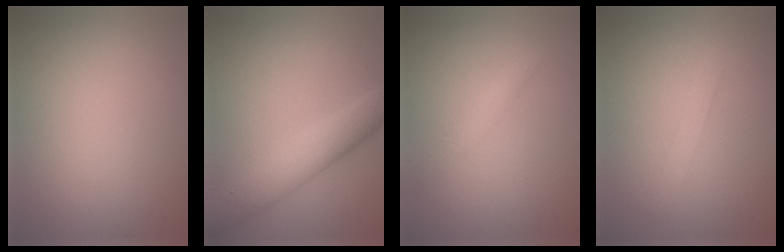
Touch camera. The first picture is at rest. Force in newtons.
{"total": 4.8, "press": 4.8, "slide": 0.2}
{"total": 1.4, "press": 1.4, "slide": 0.1}
{"total": 1.1, "press": 1.1, "slide": 0.1}